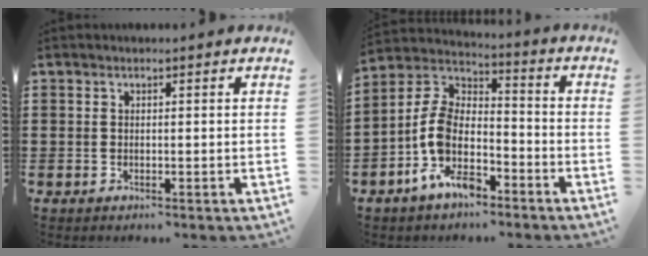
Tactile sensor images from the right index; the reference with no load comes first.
{"total": 10.1, "force": [-4.8, 5.5, 7.0], "torque": [-0.184, -0.013, -0.102]}